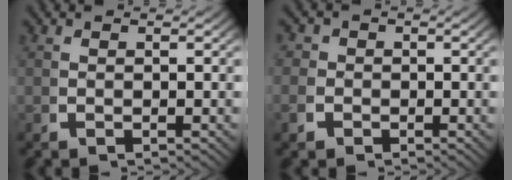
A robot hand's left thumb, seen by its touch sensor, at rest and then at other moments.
{"total": 2.5, "force": [-0.6, 2.4, 0.5], "torque": [-0.011, -0.008, -0.015]}